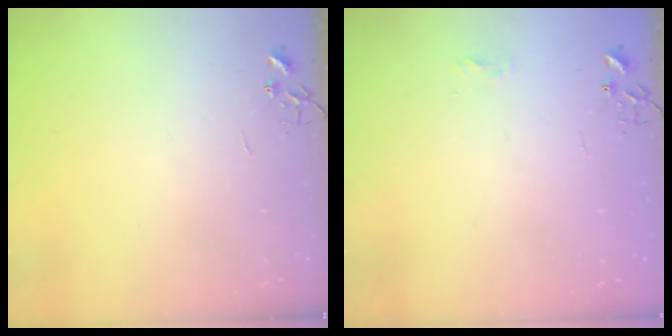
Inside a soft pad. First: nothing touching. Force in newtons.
{"total": 5.6, "press": 5.5, "slide": 0.5}